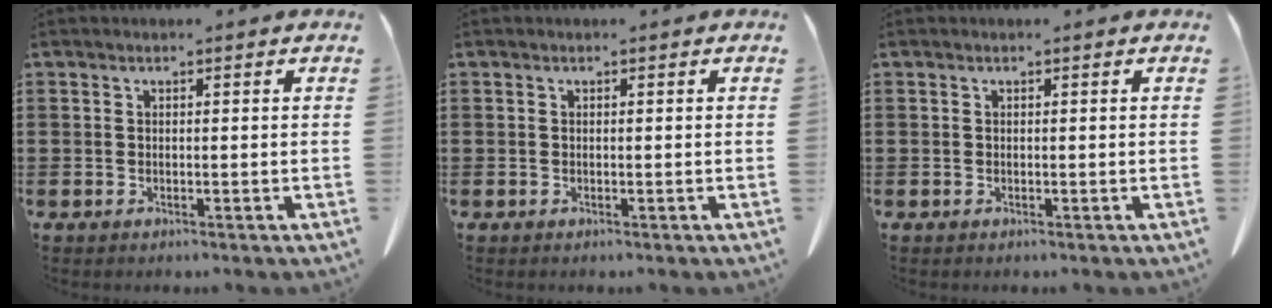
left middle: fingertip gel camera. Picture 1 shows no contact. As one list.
[{"total": 0.0}, {"total": 0.0}]